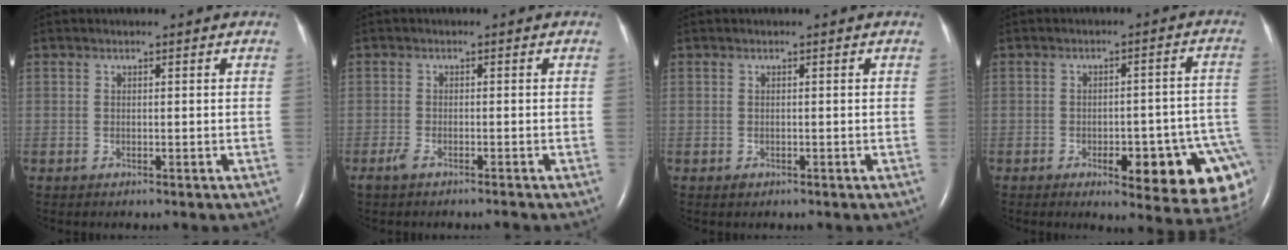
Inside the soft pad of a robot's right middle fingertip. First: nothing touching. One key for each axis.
{"total": 2.0, "fx": -1.5, "fy": 0.3, "fz": 1.2, "tx": -0.033, "ty": -0.004, "tz": -0.031}
{"total": 0.5, "fx": -0.3, "fy": 0.4, "fz": 0.2, "tx": -0.005, "ty": 0.001, "tz": -0.003}
{"total": 15.6, "fx": -7.0, "fy": 4.1, "fz": 13.3, "tx": -0.074, "ty": 0.025, "tz": -0.075}